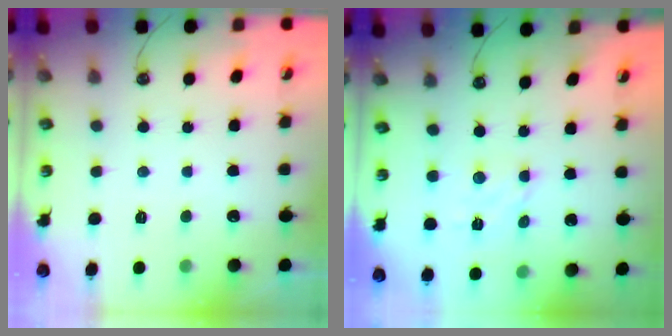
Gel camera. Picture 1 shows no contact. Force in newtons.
{"total": 2.8, "press": 2.8, "slide": 0.4}